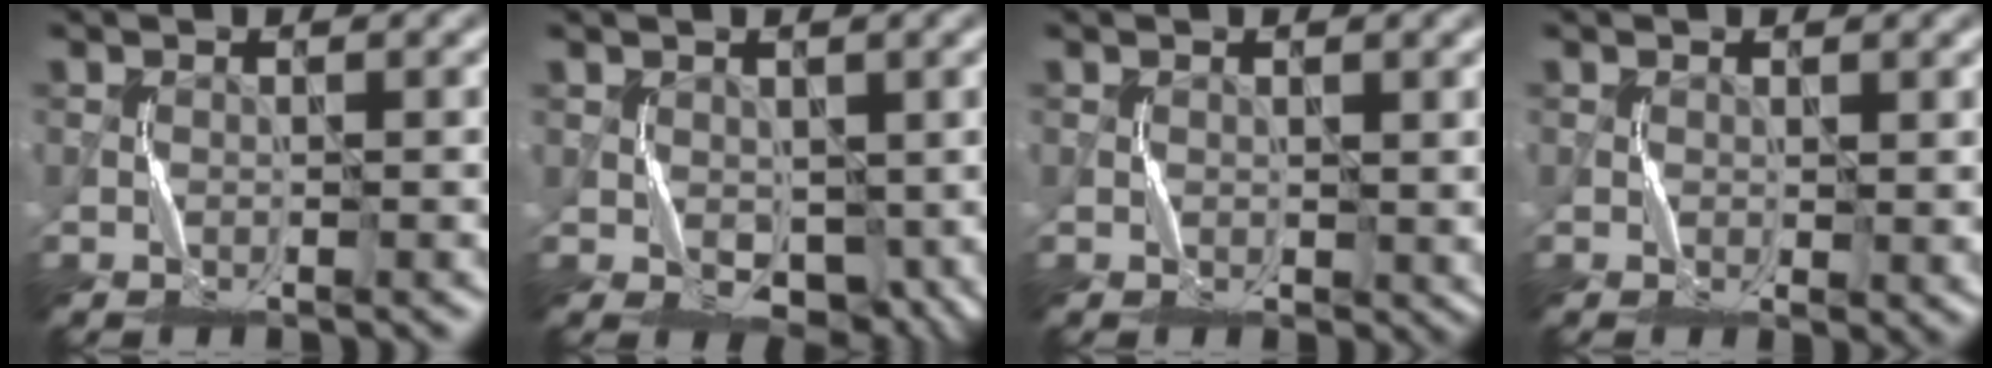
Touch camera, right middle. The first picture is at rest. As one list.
[{"total": 4.1, "force": [-0.1, 3.1, 2.8], "torque": [-0.042, -0.011, 0.005]}, {"total": 1.2, "force": [0.3, 0.9, 0.7], "torque": [-0.006, -0.002, 0.009]}, {"total": 1.4, "force": [0.3, 0.6, 1.3], "torque": [-0.016, -0.002, 0.007]}]